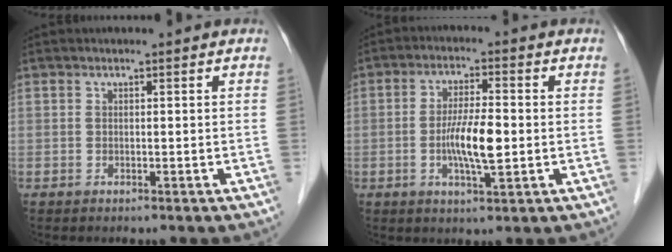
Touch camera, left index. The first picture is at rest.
{"total": 6.9, "force": [-1.3, 1.1, 6.7], "torque": [-0.130, -0.010, -0.026]}